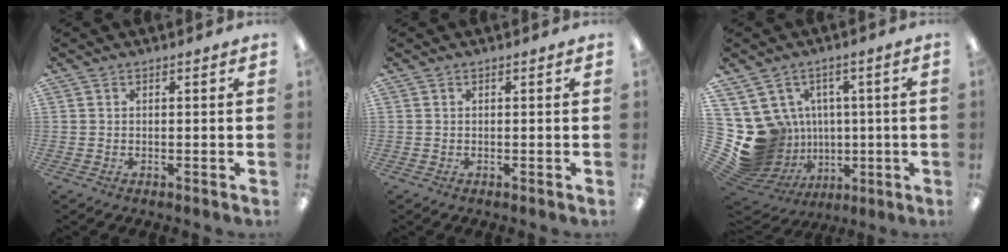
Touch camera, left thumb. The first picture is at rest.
{"total": 0.0}
{"total": 15.8, "force": [0.3, 14.8, 5.4], "torque": [-0.142, -0.027, 0.045]}